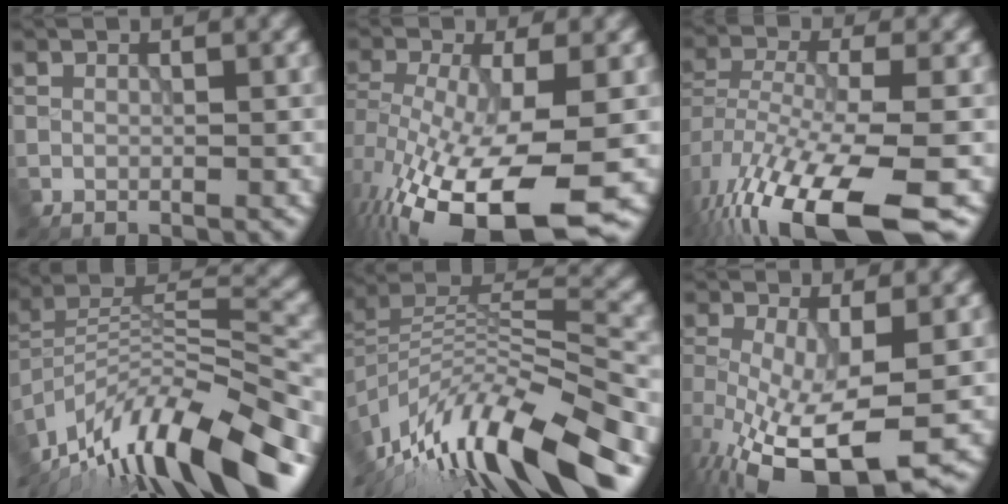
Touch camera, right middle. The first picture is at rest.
{"total": 13.9, "force": [-6.3, 5.3, 11.2], "torque": [-0.224, -0.036, -0.096]}
{"total": 13.8, "force": [-8.2, 4.7, 10.1], "torque": [-0.217, -0.035, -0.127]}
{"total": 14.7, "force": [-10.9, 3.8, 9.1], "torque": [-0.170, 0.026, -0.189]}
{"total": 14.6, "force": [-9.7, 4.1, 10.1], "torque": [-0.200, 0.019, -0.166]}
{"total": 11.1, "force": [-3.7, 4.0, 9.7], "torque": [-0.187, -0.033, -0.057]}